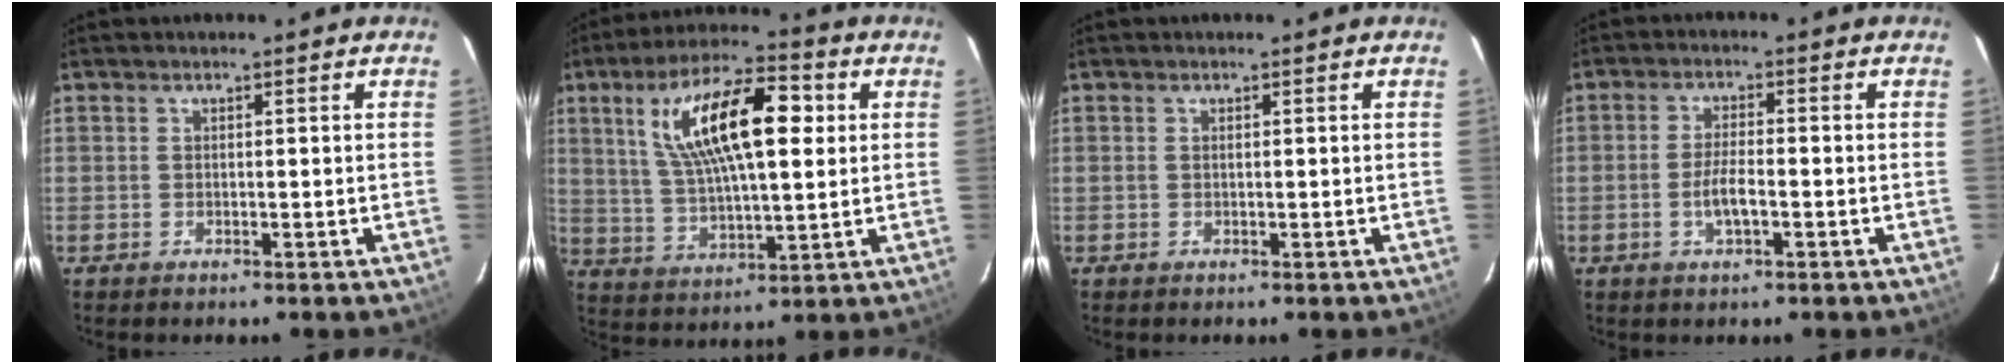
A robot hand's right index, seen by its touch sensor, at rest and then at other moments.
{"total": 17.4, "force": [4.9, 6.2, 15.5], "torque": [-0.281, 0.024, 0.091]}
{"total": 0.0}
{"total": 4.5, "force": [-1.6, 1.1, 4.1], "torque": [-0.083, 0.000, -0.029]}